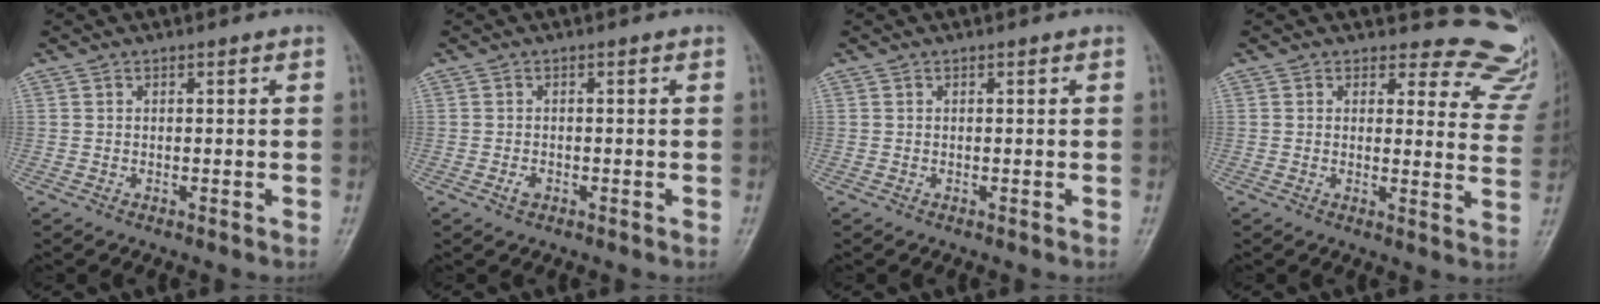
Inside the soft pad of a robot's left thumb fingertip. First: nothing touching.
{"total": 1.3, "force": [-0.6, 0.9, 0.8], "torque": [-0.014, 0.000, -0.010]}
{"total": 0.0}
{"total": 13.0, "force": [12.3, 4.2, -0.3], "torque": [0.062, -0.125, 0.098]}